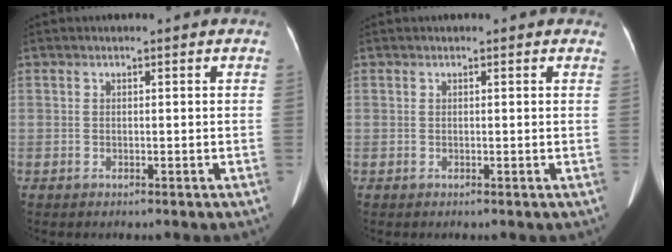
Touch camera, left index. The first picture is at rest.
{"total": 0.0}